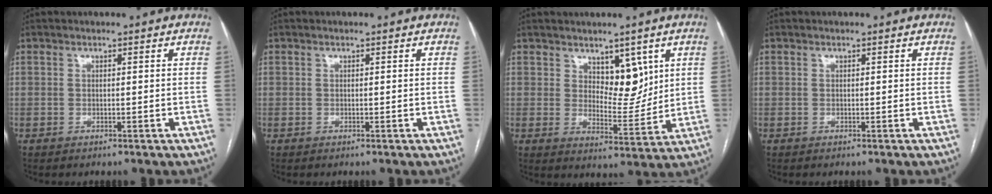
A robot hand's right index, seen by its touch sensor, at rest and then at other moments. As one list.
[{"total": 0.0}, {"total": 6.8, "force": [3.5, 3.4, 4.7], "torque": [-0.066, -0.007, 0.063]}, {"total": 0.0}]